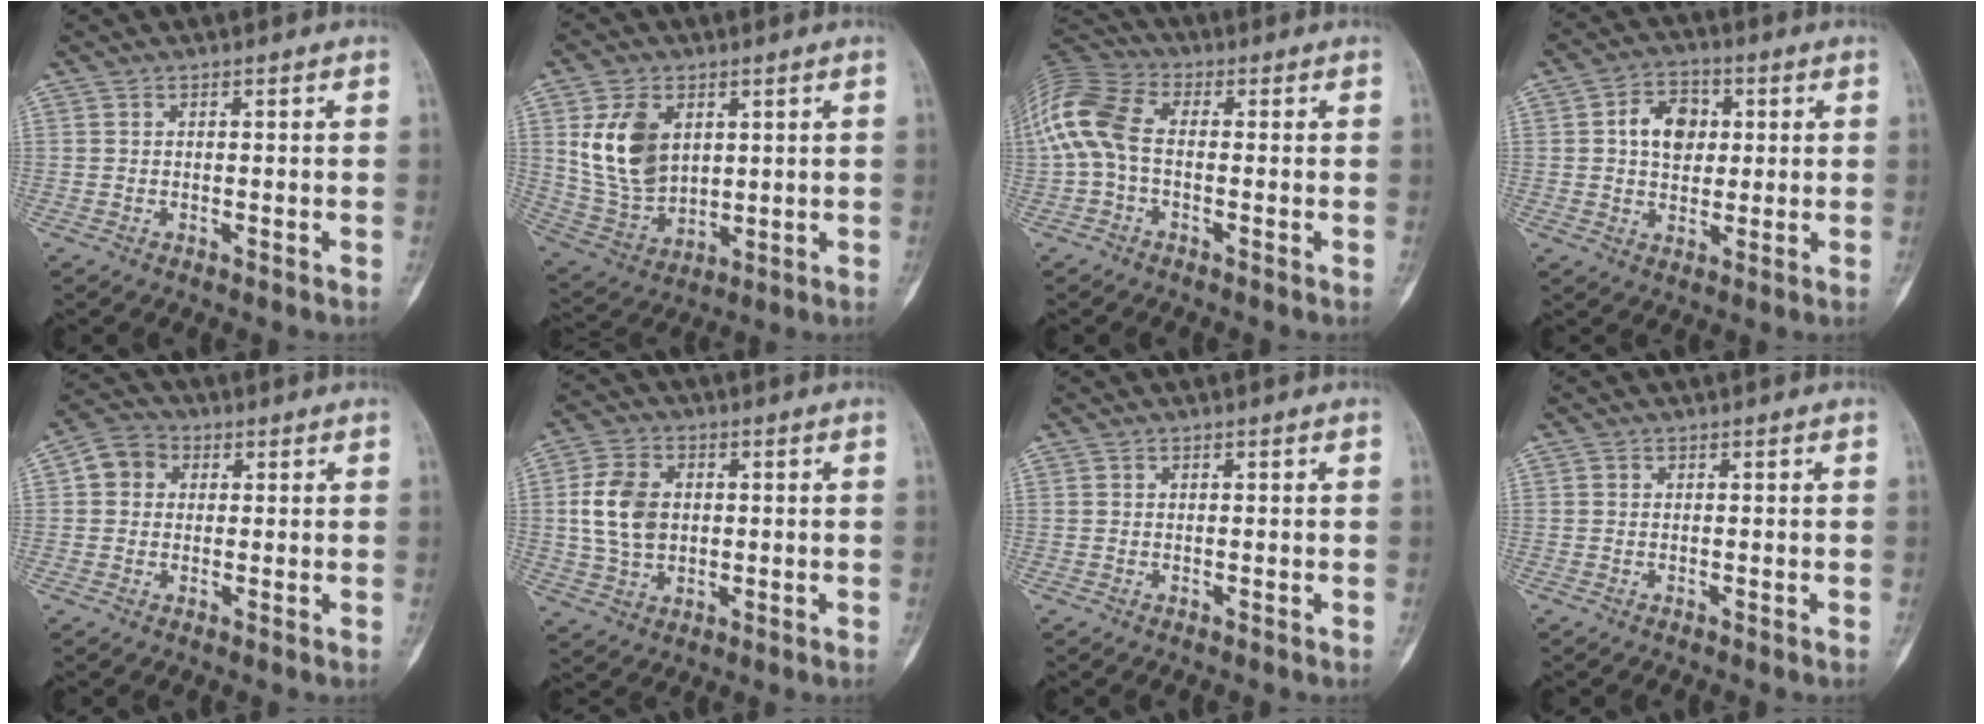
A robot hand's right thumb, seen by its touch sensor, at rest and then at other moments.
{"total": 12.9, "force": [3.7, 8.8, 8.7], "torque": [-0.145, -0.017, 0.085]}
{"total": 12.1, "force": [-0.4, 7.2, 9.6], "torque": [-0.218, 0.029, -0.020]}
{"total": 8.6, "force": [1.6, 6.4, 5.5], "torque": [-0.061, 0.005, 0.023]}
{"total": 5.5, "force": [1.1, 4.7, 2.5], "torque": [-0.023, 0.011, 0.008]}
{"total": 9.9, "force": [0.8, 7.3, 6.6], "torque": [-0.113, 0.005, 0.016]}
{"total": 0.0}
{"total": 0.0}